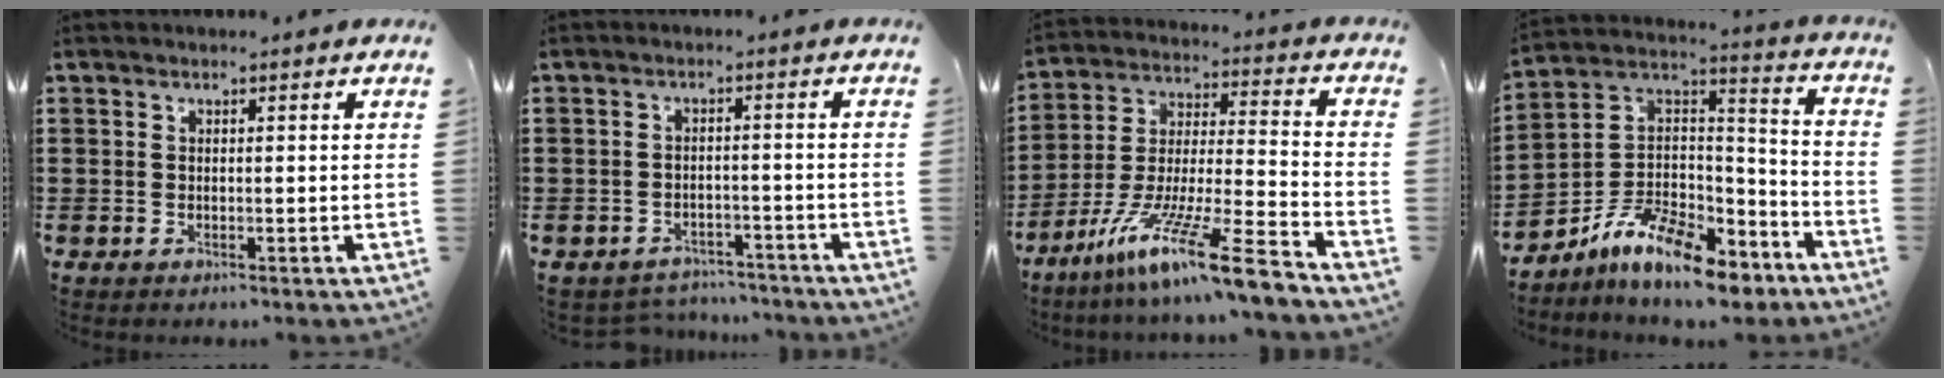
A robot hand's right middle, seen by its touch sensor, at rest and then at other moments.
{"total": 3.0, "force": [-3.0, 0.3, 0.0], "torque": [-0.006, -0.002, -0.065]}
{"total": 14.3, "force": [-11.0, -0.2, 9.2], "torque": [-0.164, 0.011, -0.202]}
{"total": 11.1, "force": [-9.1, 3.3, 5.4], "torque": [-0.114, 0.019, -0.183]}